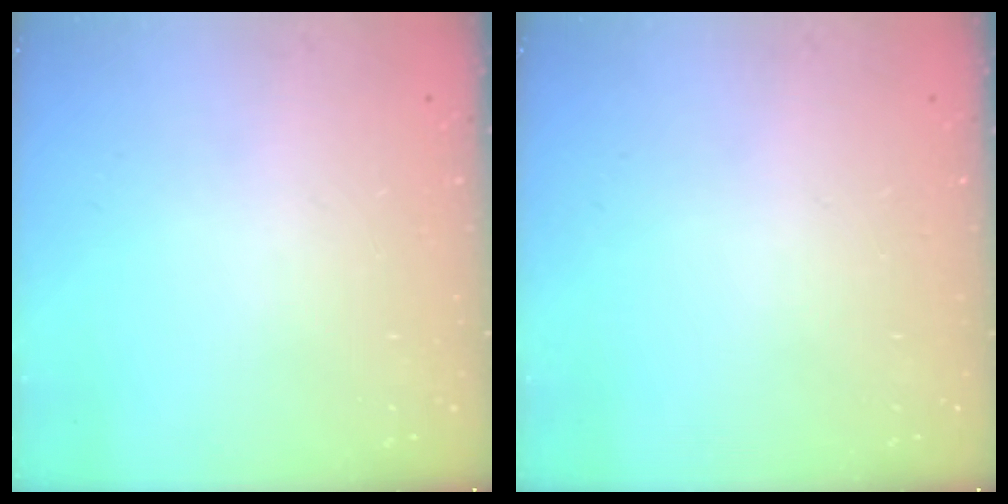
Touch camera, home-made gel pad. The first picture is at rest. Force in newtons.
{"total": 0.0}